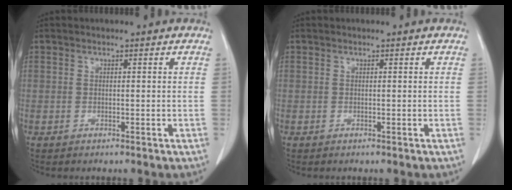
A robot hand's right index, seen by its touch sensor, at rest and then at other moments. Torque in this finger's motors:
{"motor_torque": [0.00, 0.00, 0.00, 0.00]}